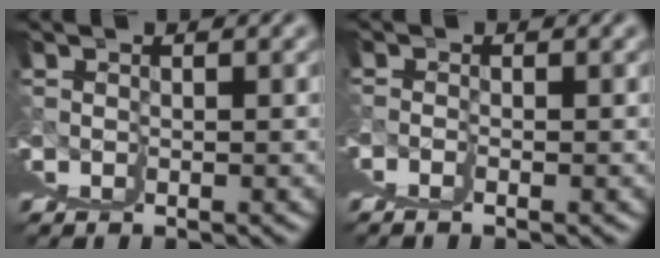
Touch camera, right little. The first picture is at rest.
{"total": 0.7, "force": [0.1, -0.7, 0.2], "torque": [0.003, 0.014, 0.000]}